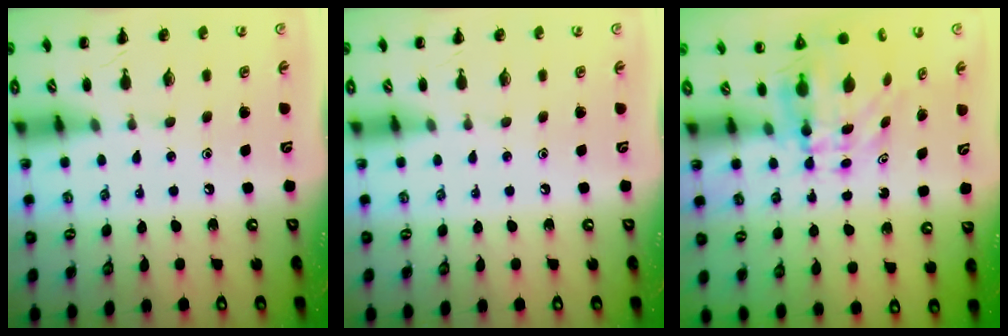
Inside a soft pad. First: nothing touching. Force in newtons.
{"total": 0.0}
{"total": 5.9, "press": 5.7, "slide": 1.3}